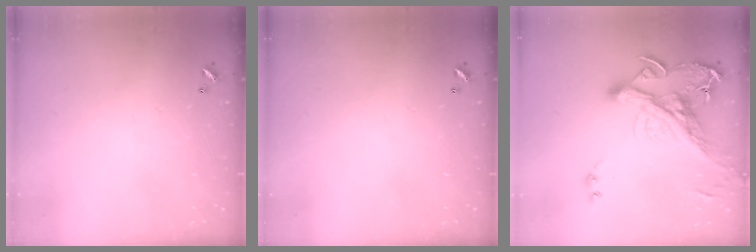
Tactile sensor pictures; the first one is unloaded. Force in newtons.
{"total": 0.0}
{"total": 8.1, "press": 7.8, "slide": 2.3}